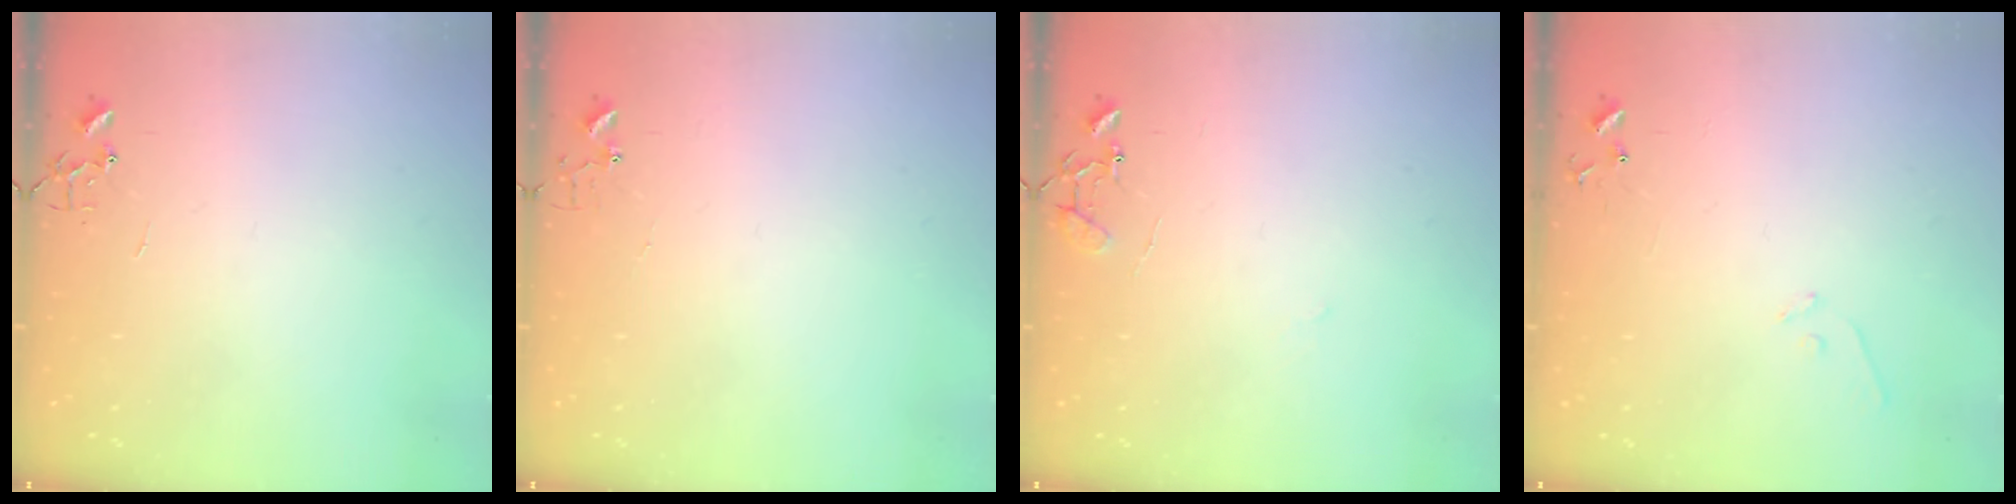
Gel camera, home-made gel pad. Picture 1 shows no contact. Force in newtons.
{"total": 3.9, "press": 3.9, "slide": 0.3}
{"total": 8.7, "press": 8.7, "slide": 0.8}
{"total": 5.3, "press": 5.3, "slide": 0.4}